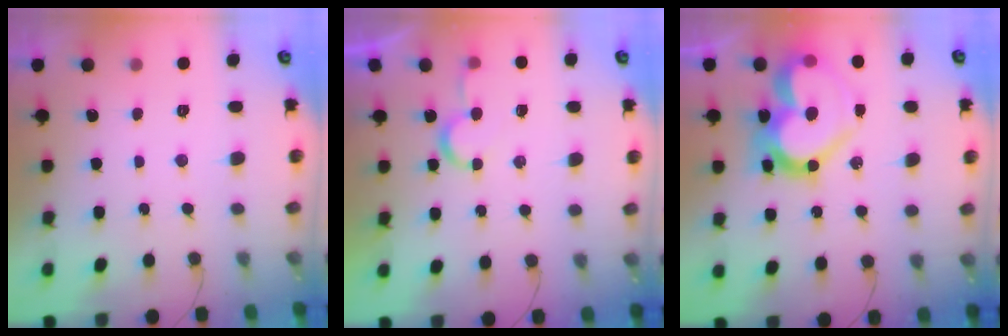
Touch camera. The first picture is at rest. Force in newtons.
{"total": 5.7, "press": 5.7, "slide": 0.4}
{"total": 21.7, "press": 21.6, "slide": 1.9}